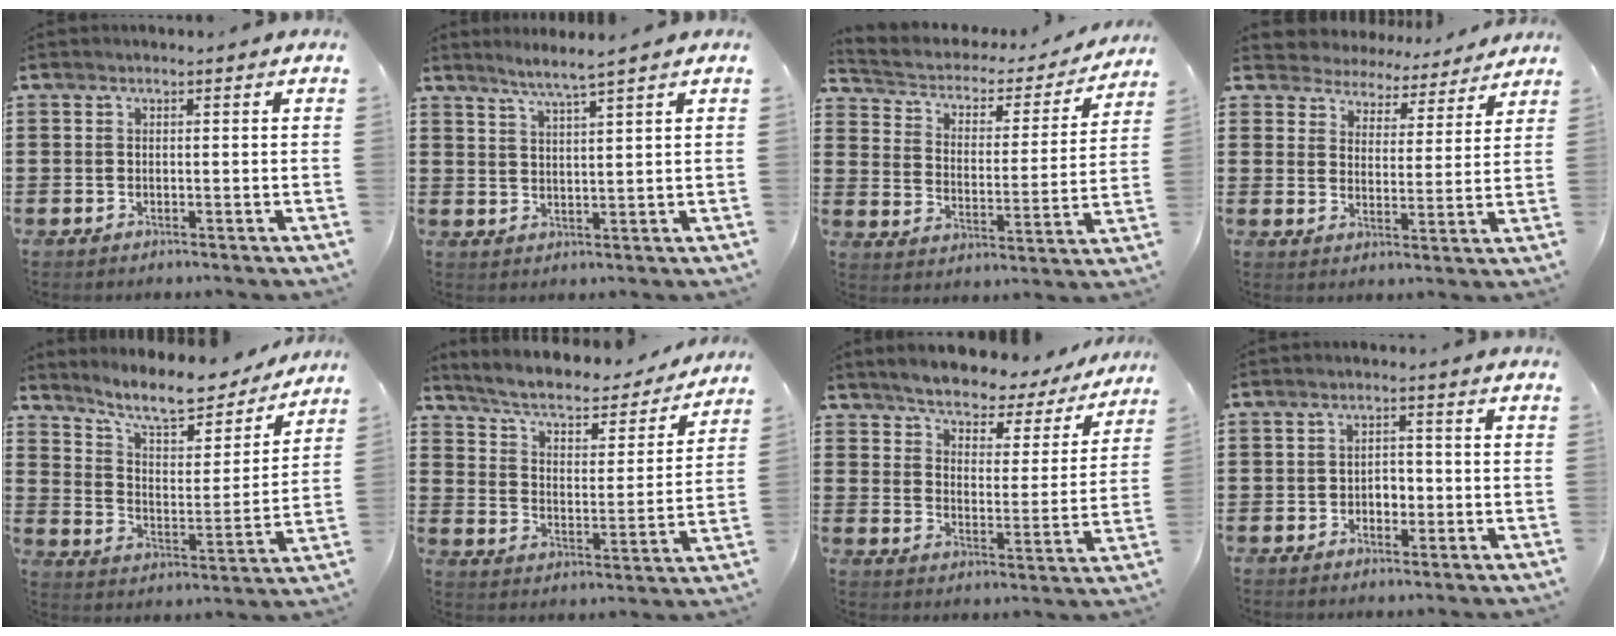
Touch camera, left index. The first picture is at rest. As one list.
[{"total": 3.4, "force": [2.9, -0.7, 1.7], "torque": [-0.040, -0.009, 0.051]}, {"total": 2.6, "force": [1.8, 1.8, 0.7], "torque": [-0.031, -0.017, 0.021]}, {"total": 4.8, "force": [4.8, 0.8, -0.4], "torque": [-0.021, -0.035, 0.081]}, {"total": 9.9, "force": [9.0, 1.2, 4.0], "torque": [-0.096, -0.059, 0.155]}, {"total": 5.0, "force": [4.2, 1.2, 2.5], "torque": [-0.069, -0.029, 0.063]}, {"total": 4.4, "force": [4.4, 0.4, 0.4], "torque": [-0.036, -0.036, 0.069]}, {"total": 2.2, "force": [-0.7, 1.6, 1.4], "torque": [-0.030, 0.006, -0.018]}]